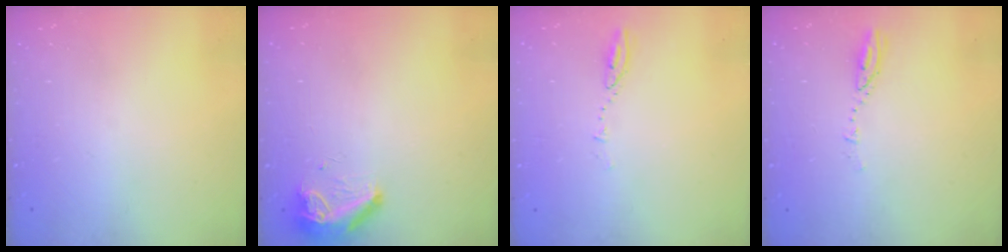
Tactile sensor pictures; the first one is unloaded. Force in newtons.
{"total": 8.3, "press": 8.3, "slide": 0.9}
{"total": 4.0, "press": 4.0, "slide": 0.5}
{"total": 3.1, "press": 3.1, "slide": 0.3}